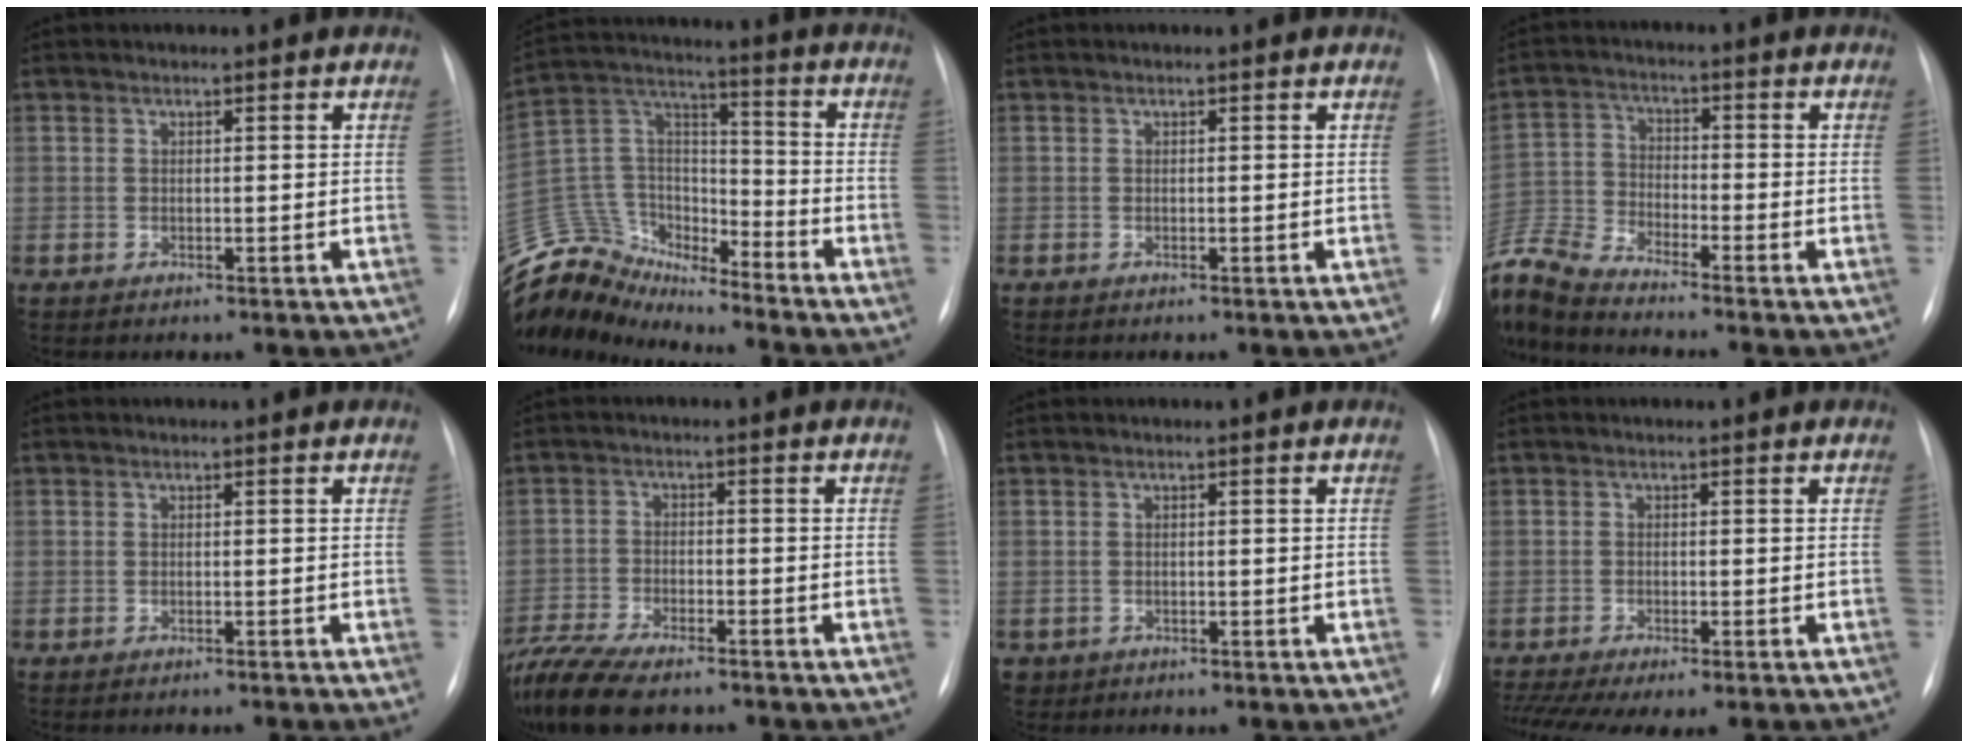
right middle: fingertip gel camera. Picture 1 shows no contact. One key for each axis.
{"total": 14.9, "fx": -14.3, "fy": 3.8, "fz": 1.5, "tx": -0.028, "ty": 0.070, "tz": -0.265}
{"total": 0.0}
{"total": 11.6, "fx": -11.1, "fy": 0.0, "fz": 3.4, "tx": -0.090, "ty": 0.001, "tz": -0.225}
{"total": 2.1, "fx": -1.8, "fy": -0.2, "fz": 1.0, "tx": -0.012, "ty": 0.001, "tz": -0.021}
{"total": 12.6, "fx": -10.5, "fy": 3.2, "fz": 6.3, "tx": -0.127, "ty": -0.016, "tz": -0.173}
{"total": 1.6, "fx": -0.9, "fy": 1.3, "fz": 0.0, "tx": -0.002, "ty": 0.003, "tz": -0.012}
{"total": 10.1, "fx": -7.9, "fy": 2.0, "fz": 6.0, "tx": -0.102, "ty": -0.002, "tz": -0.119}